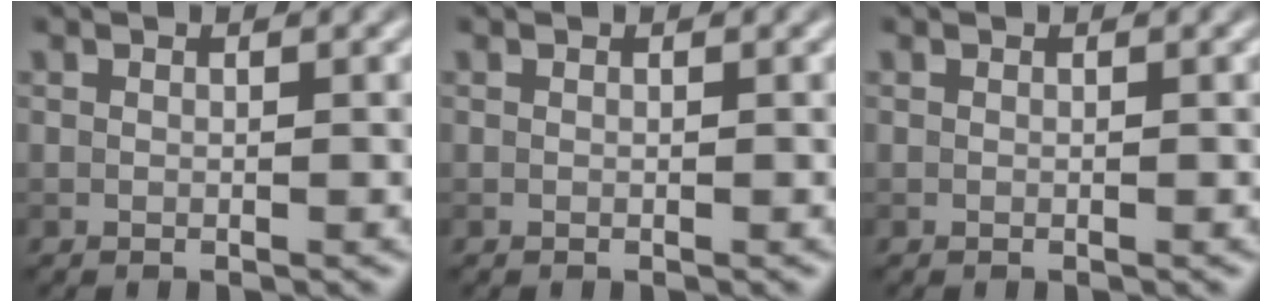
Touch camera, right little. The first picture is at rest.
{"total": 0.0}
{"total": 0.0}